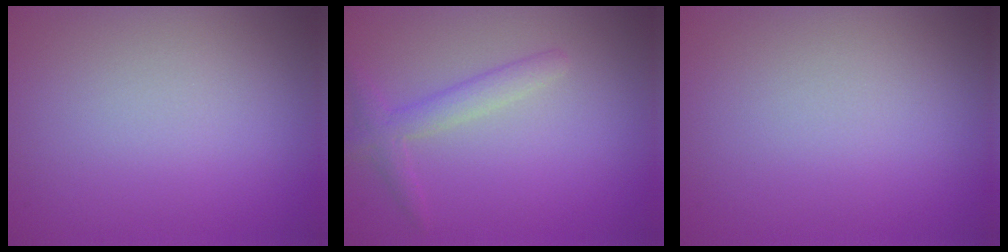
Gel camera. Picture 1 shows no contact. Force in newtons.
{"total": 2.1, "press": 2.1, "slide": 0.1}
{"total": 0.0}